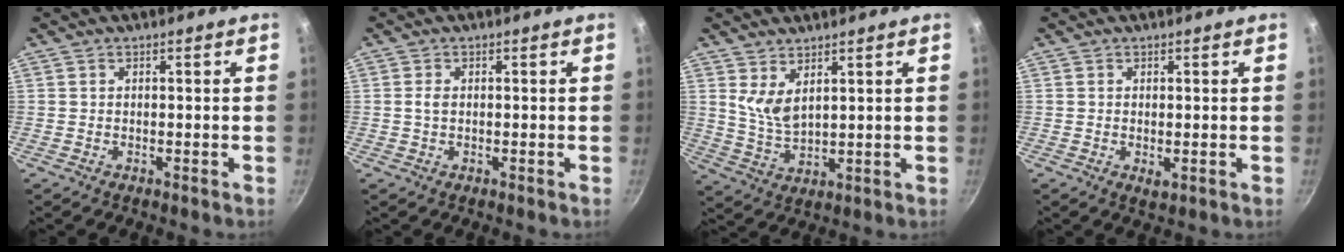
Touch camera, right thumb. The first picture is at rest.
{"total": 1.3, "force": [0.0, 0.8, 1.0], "torque": [-0.020, 0.003, -0.001]}
{"total": 5.4, "force": [3.2, 2.2, 3.8], "torque": [-0.066, -0.035, 0.069]}
{"total": 1.4, "force": [0.0, 0.6, 1.3], "torque": [-0.021, -0.007, 0.001]}